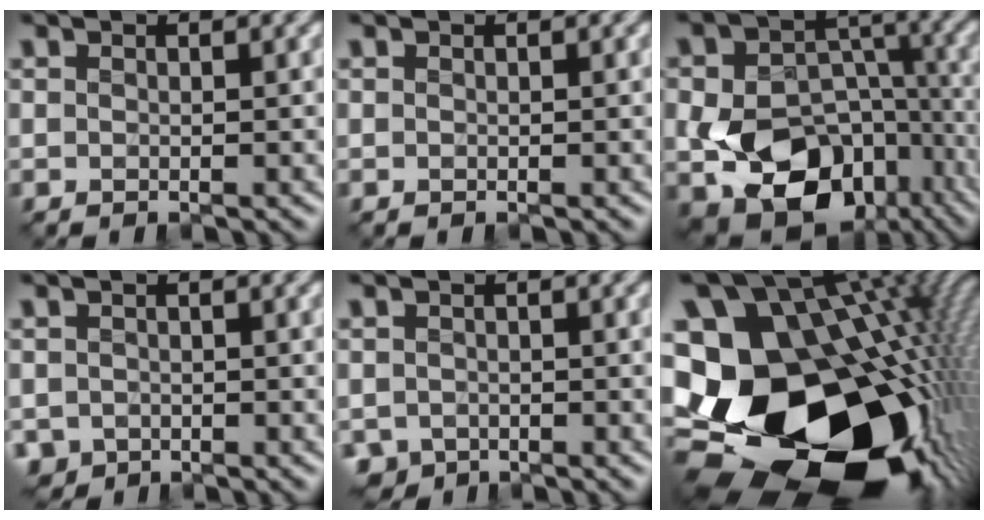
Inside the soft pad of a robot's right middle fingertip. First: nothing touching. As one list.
[{"total": 0.0}, {"total": 13.1, "force": [-5.0, 9.0, 8.0], "torque": [-0.127, -0.010, -0.081]}, {"total": 1.5, "force": [-0.9, 1.2, 0.3], "torque": [-0.002, -0.009, -0.019]}, {"total": 2.1, "force": [-1.5, 1.4, 0.4], "torque": [-0.003, -0.011, -0.031]}, {"total": 23.0, "force": [-3.6, 17.4, 14.6], "torque": [-0.252, -0.044, -0.073]}]